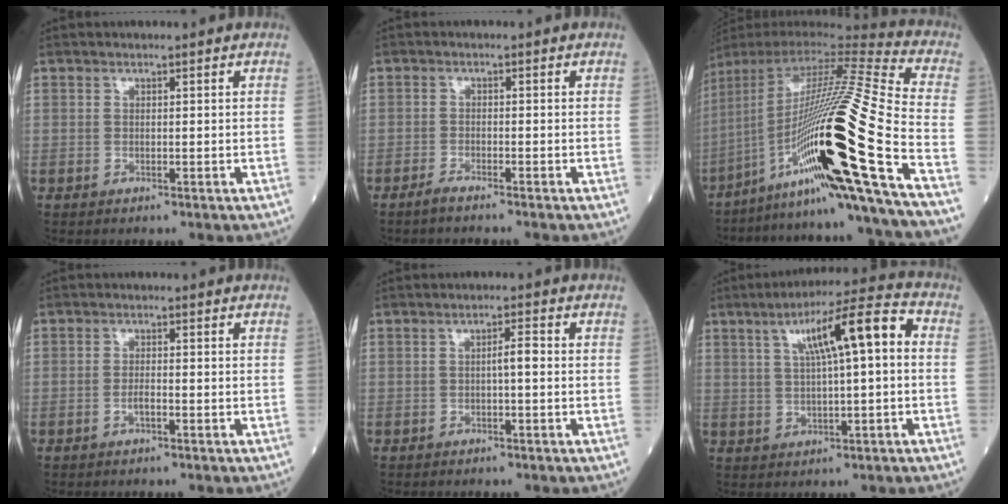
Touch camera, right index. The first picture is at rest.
{"total": 2.0, "force": [-1.8, -0.2, 0.9], "torque": [-0.026, -0.004, -0.035]}
{"total": 27.1, "force": [-11.0, -1.6, 24.7], "torque": [-0.422, -0.024, -0.195]}
{"total": 1.6, "force": [-0.7, 0.5, 1.3], "torque": [-0.023, 0.002, -0.013]}
{"total": 2.0, "force": [-0.2, 0.2, 2.0], "torque": [-0.032, 0.003, -0.004]}
{"total": 10.8, "force": [2.3, 1.4, 10.5], "torque": [-0.168, 0.032, 0.035]}